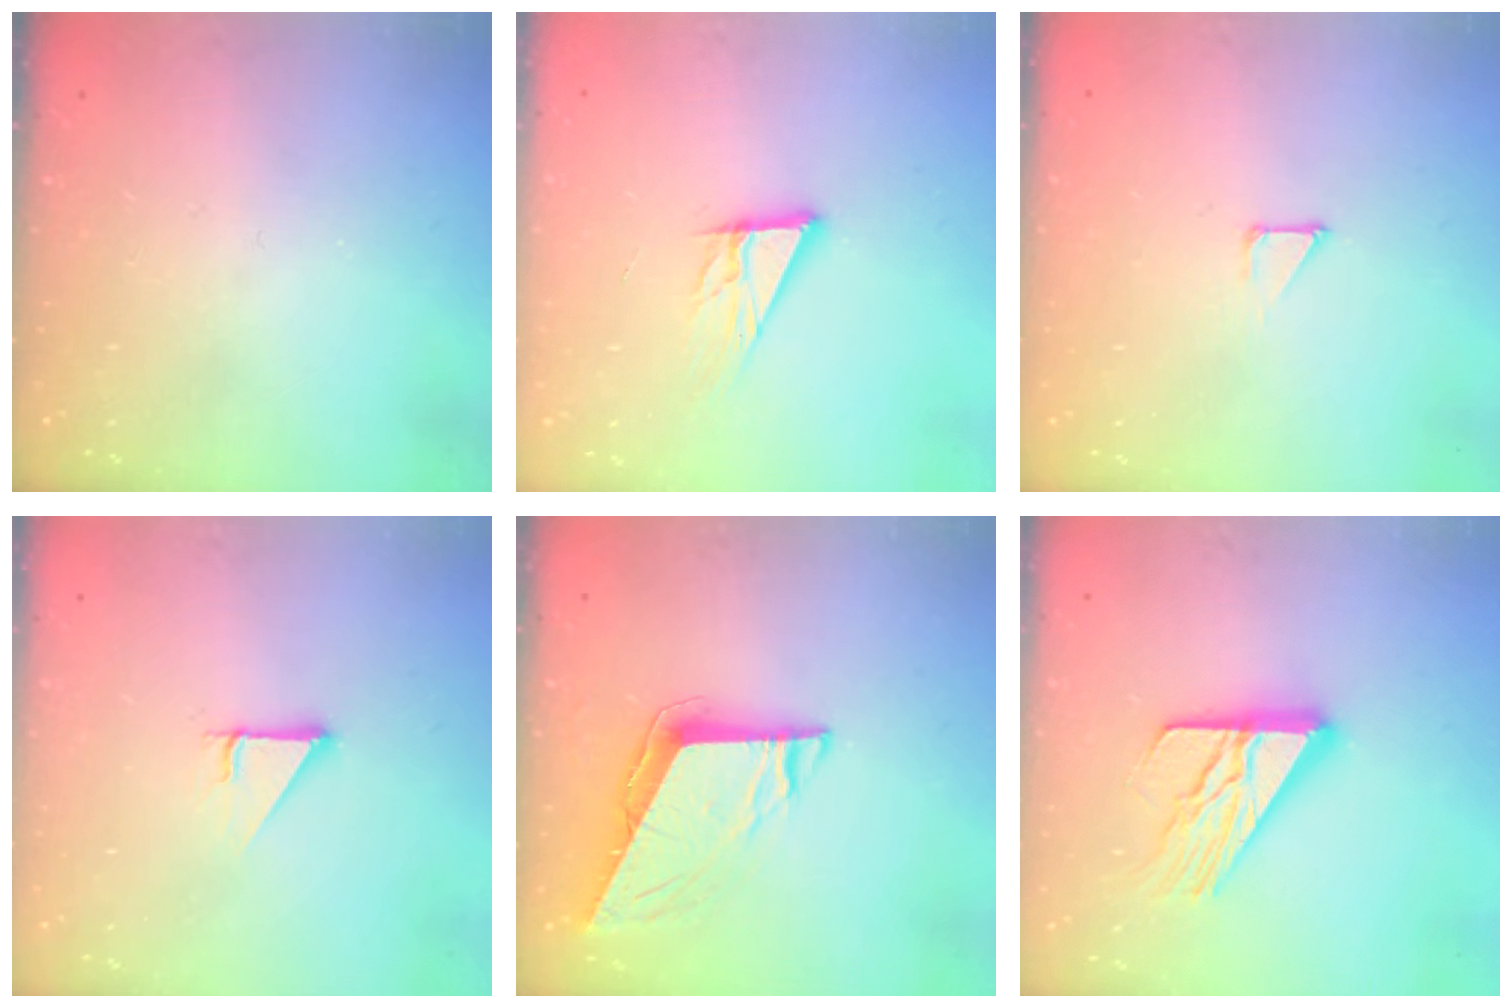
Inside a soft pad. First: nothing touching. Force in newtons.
{"total": 12.2, "press": 11.7, "slide": 3.4}
{"total": 1.2, "press": 1.2, "slide": 0.0}
{"total": 2.7, "press": 2.7, "slide": 0.3}
{"total": 9.2, "press": 8.9, "slide": 2.2}
{"total": 16.5, "press": 16.5, "slide": 1.6}